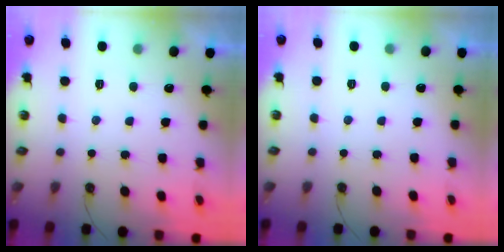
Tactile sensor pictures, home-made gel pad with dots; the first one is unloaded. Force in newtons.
{"total": 0.0}